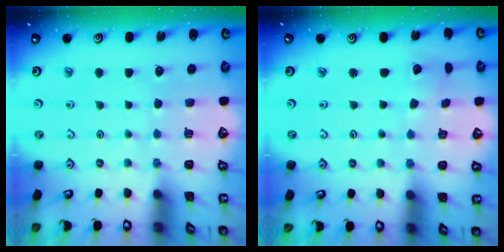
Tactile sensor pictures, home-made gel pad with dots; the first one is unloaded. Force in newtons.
{"total": 2.3, "press": 2.3, "slide": 0.2}